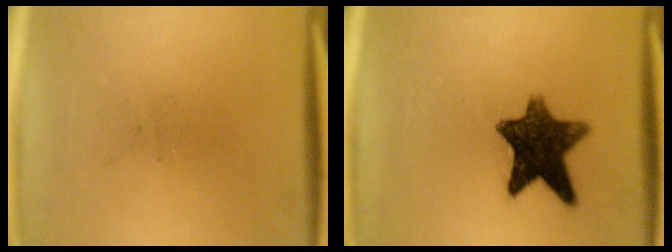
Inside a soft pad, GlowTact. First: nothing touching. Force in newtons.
{"total": 10.9}